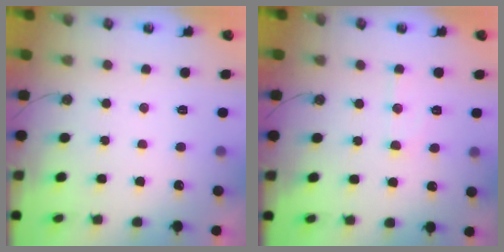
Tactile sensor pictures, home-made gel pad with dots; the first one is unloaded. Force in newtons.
{"total": 7.2, "press": 7.1, "slide": 0.6}